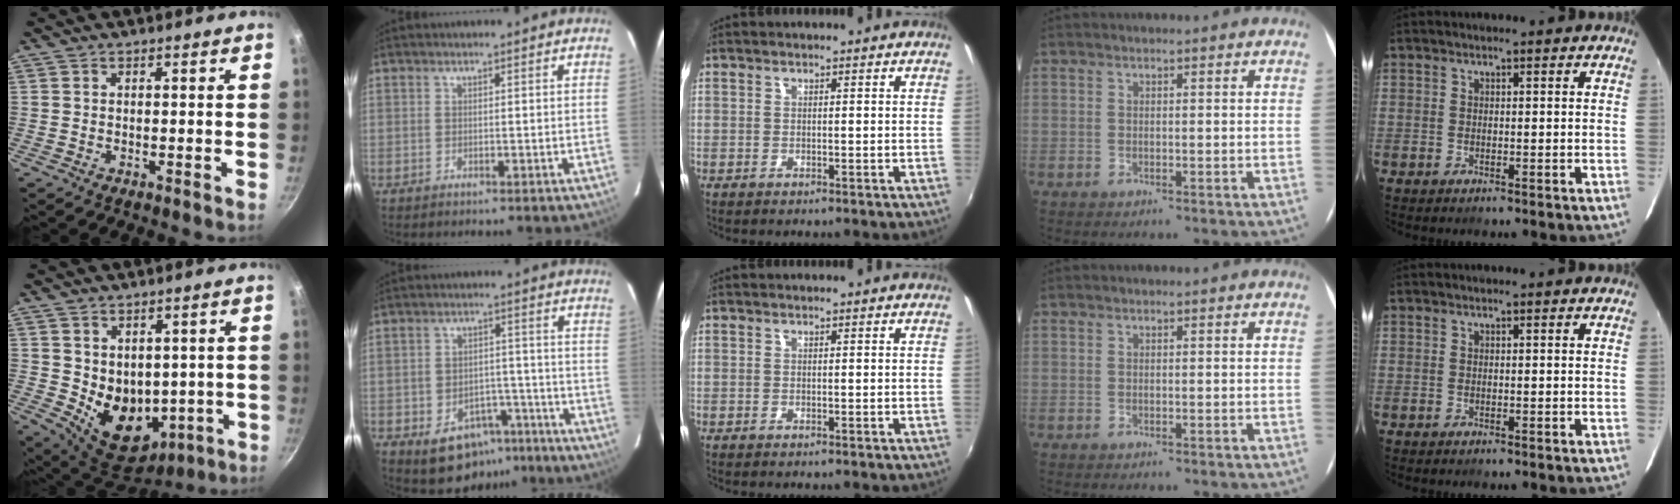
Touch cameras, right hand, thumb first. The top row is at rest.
{"thumb": {"total": 12.2, "force": [0.6, 9.5, 7.6], "torque": [-0.090, -0.032, 0.036]}, "index": {"total": 11.3, "force": [-6.9, 7.8, 4.5], "torque": [-0.083, 0.031, -0.068]}}